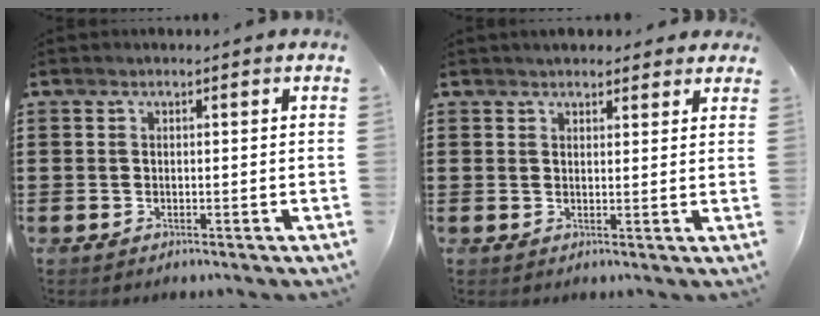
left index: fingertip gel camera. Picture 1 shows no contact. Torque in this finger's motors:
{"motor_torque": [2.14, 0.00, 0.03, -0.11]}